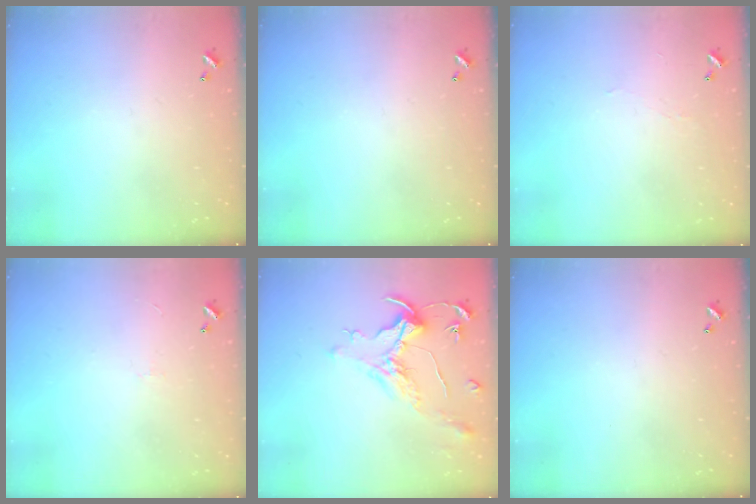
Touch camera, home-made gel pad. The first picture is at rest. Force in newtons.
{"total": 0.0}
{"total": 0.8, "press": 0.7, "slide": 0.4}
{"total": 0.7, "press": 0.3, "slide": 0.7}
{"total": 1.6, "press": 1.4, "slide": 0.7}
{"total": 0.0}